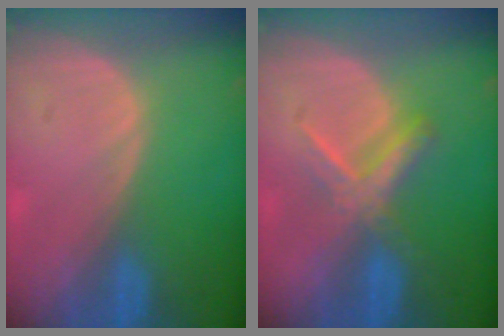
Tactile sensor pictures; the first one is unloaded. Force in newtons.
{"total": 5.5, "press": 5.4, "slide": 1.1}